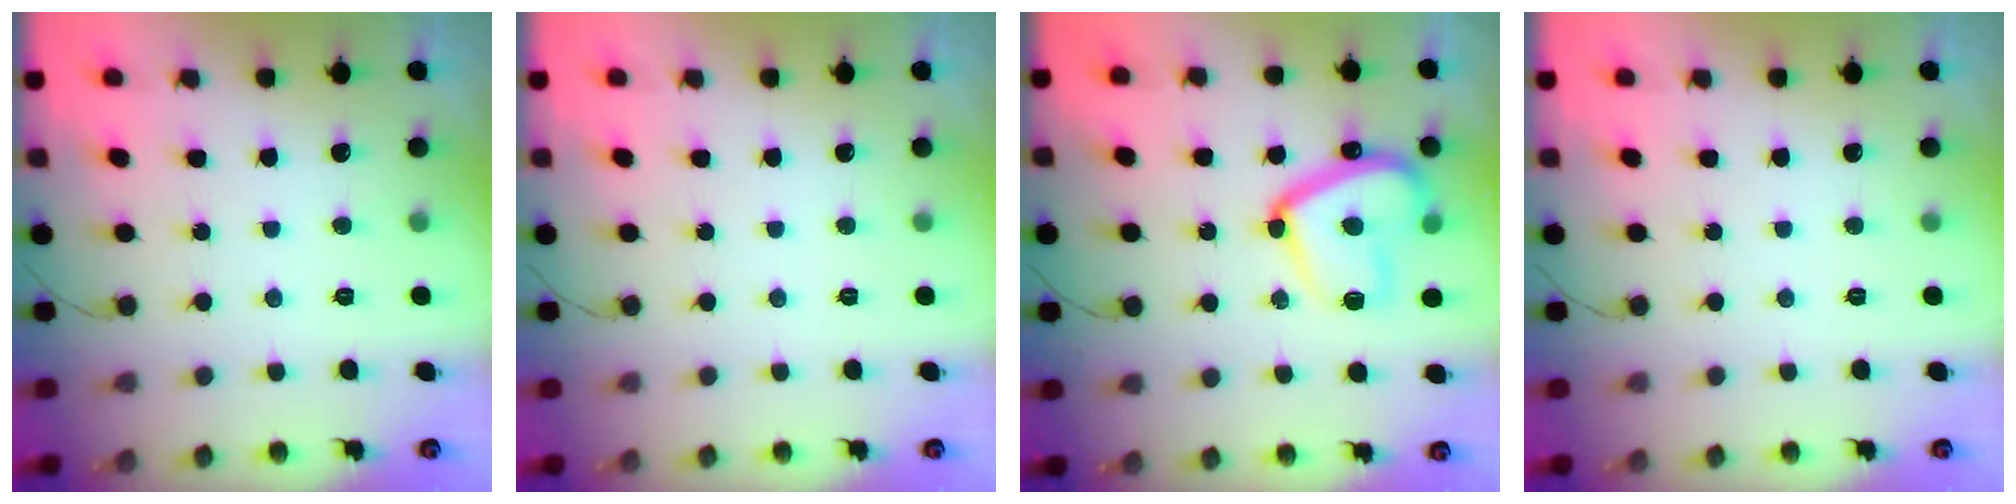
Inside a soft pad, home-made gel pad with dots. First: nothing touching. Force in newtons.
{"total": 0.0}
{"total": 16.8, "press": 16.8, "slide": 1.6}
{"total": 0.0}